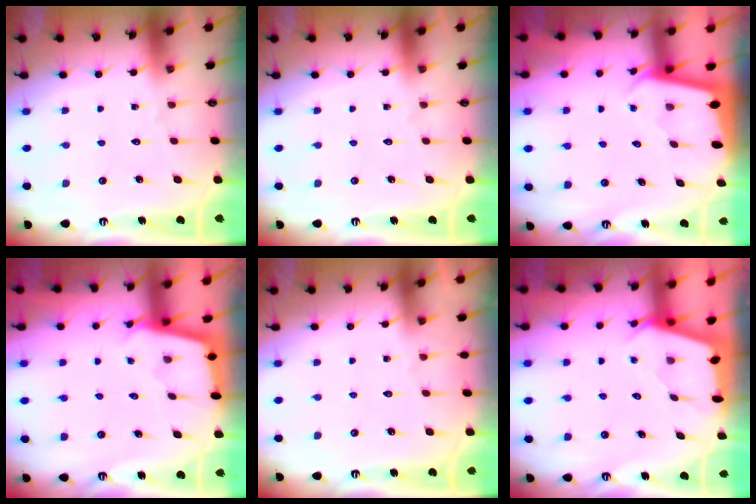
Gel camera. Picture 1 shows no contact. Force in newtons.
{"total": 0.0}
{"total": 1.9, "press": 1.9, "slide": 0.1}
{"total": 2.3, "press": 2.3, "slide": 0.2}
{"total": 0.0}
{"total": 2.4, "press": 2.4, "slide": 0.3}